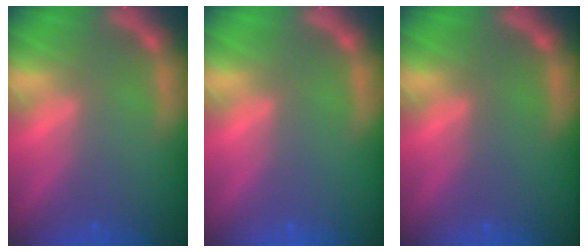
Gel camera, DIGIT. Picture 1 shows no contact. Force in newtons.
{"total": 0.0}
{"total": 0.0}